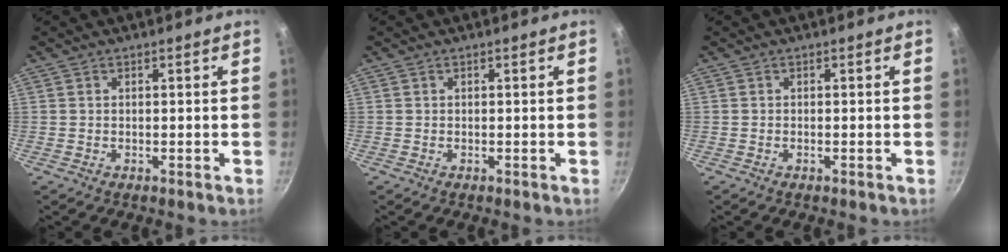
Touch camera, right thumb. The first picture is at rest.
{"total": 0.0}
{"total": 0.0}